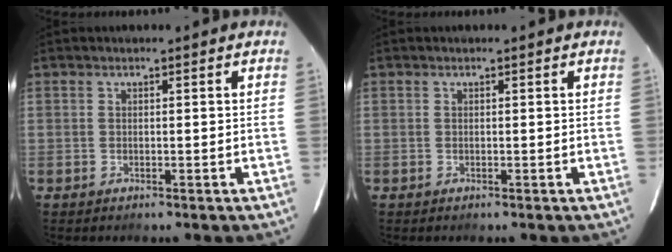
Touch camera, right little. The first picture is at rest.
{"total": 0.0}